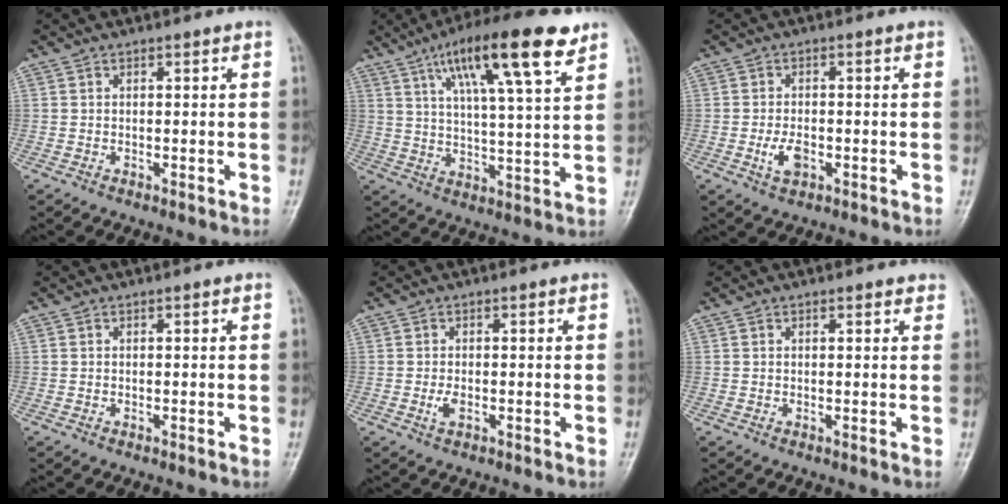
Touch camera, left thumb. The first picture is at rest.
{"total": 17.1, "force": [9.4, 3.5, 13.8], "torque": [-0.214, -0.023, 0.152]}
{"total": 3.7, "force": [-1.2, 2.1, 2.8], "torque": [-0.053, 0.002, -0.019]}
{"total": 0.0}
{"total": 1.9, "force": [-0.4, 1.0, 1.6], "torque": [-0.033, -0.002, -0.008]}
{"total": 1.2, "force": [1.0, 0.5, 0.6], "torque": [-0.001, -0.002, 0.008]}